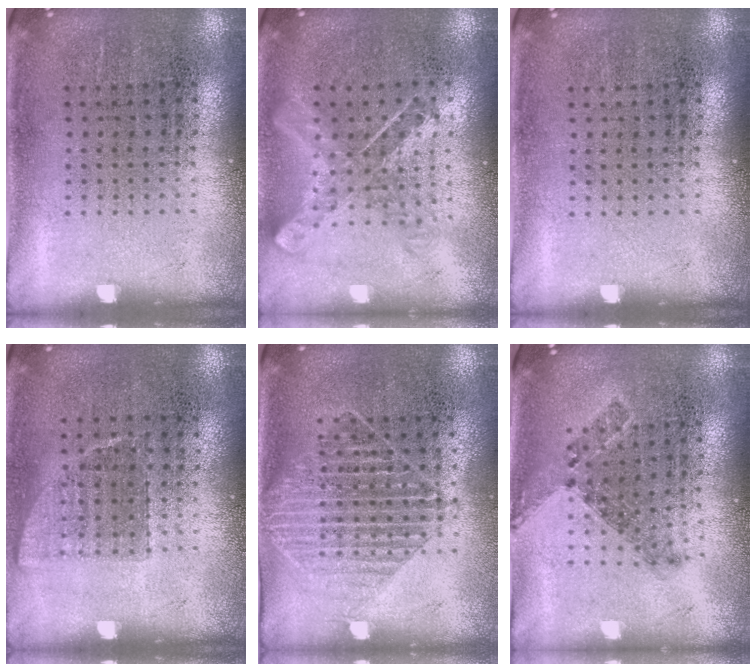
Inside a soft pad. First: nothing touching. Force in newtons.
{"total": 0.9, "press": 0.9, "slide": 0.1}
{"total": 0.0}
{"total": 0.8, "press": 0.7, "slide": 0.4}
{"total": 1.5, "press": 1.3, "slide": 0.8}
{"total": 0.6, "press": 0.5, "slide": 0.3}